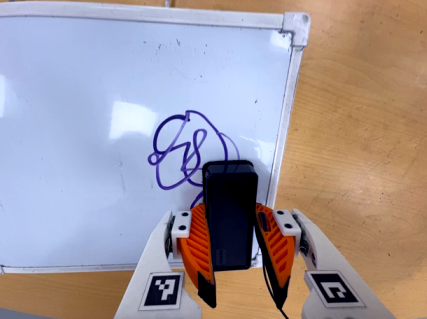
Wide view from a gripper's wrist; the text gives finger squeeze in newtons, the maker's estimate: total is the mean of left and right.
{"total": 8.7, "left": 8.2, "right": 9.2}